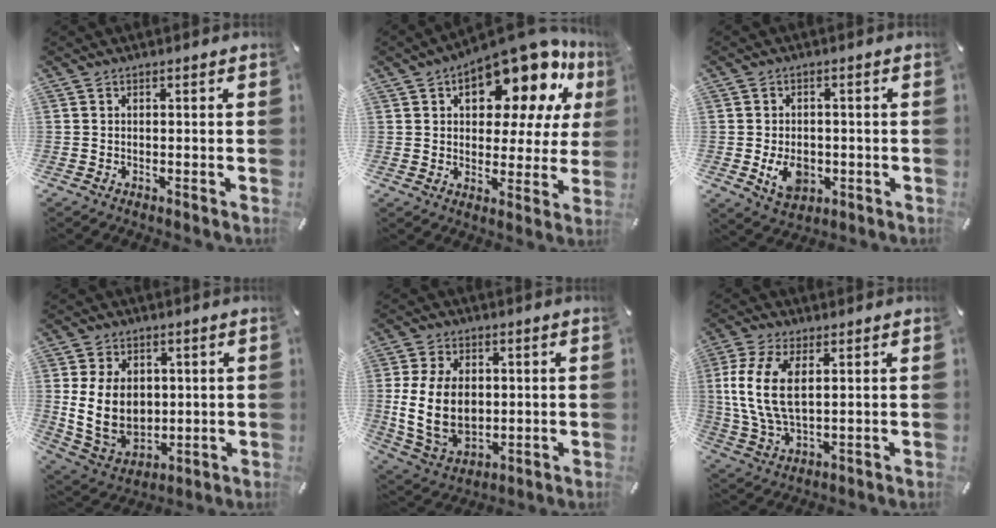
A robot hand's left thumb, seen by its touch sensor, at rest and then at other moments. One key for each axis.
{"total": 18.8, "fx": 11.5, "fy": 8.9, "fz": 11.9, "tx": -0.169, "ty": -0.080, "tz": 0.191}
{"total": 7.4, "fx": -1.7, "fy": 5.6, "fz": 4.5, "tx": -0.085, "ty": -0.002, "tz": -0.030}
{"total": 12.7, "fx": 1.9, "fy": 10.0, "fz": 7.6, "tx": -0.160, "ty": -0.008, "tz": 0.033}
{"total": 15.0, "fx": 0.8, "fy": 10.8, "fz": 10.4, "tx": -0.218, "ty": -0.002, "tz": 0.015}
{"total": 11.4, "fx": 2.4, "fy": 6.1, "fz": 9.3, "tx": -0.216, "ty": -0.004, "tz": 0.043}